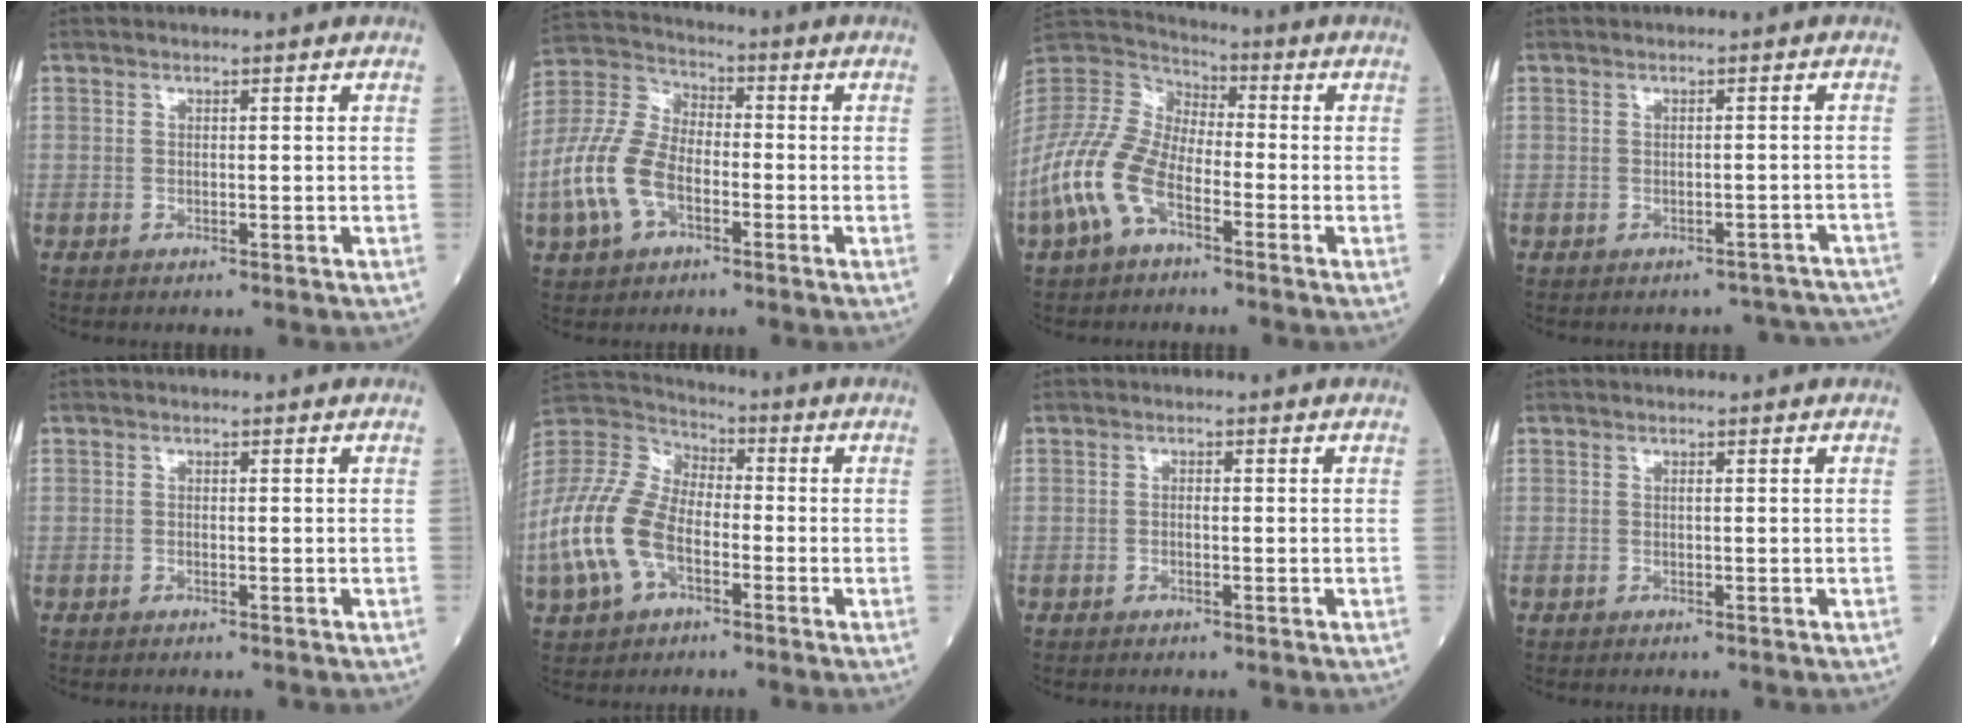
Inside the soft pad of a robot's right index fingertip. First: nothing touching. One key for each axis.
{"total": 11.6, "fx": -3.8, "fy": 6.8, "fz": 8.7, "tx": -0.216, "ty": 0.016, "tz": -0.076}
{"total": 12.8, "fx": -5.7, "fy": 6.4, "fz": 9.4, "tx": -0.231, "ty": 0.012, "tz": -0.118}
{"total": 8.5, "fx": -7.9, "fy": 3.0, "fz": 1.0, "tx": 0.003, "ty": 0.030, "tz": -0.072}
{"total": 0.0}
{"total": 14.4, "fx": -4.6, "fy": 8.4, "fz": 10.8, "tx": -0.265, "ty": 0.012, "tz": -0.090}
{"total": 0.7, "fx": -0.2, "fy": 0.2, "fz": 0.7, "tx": -0.016, "ty": 0.000, "tz": -0.004}
{"total": 0.0}